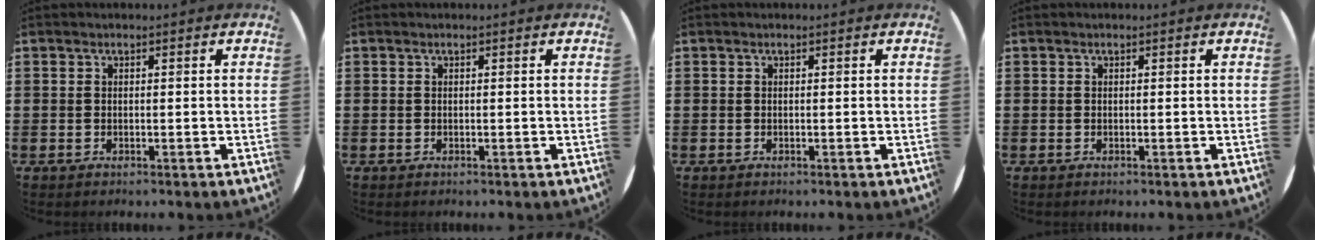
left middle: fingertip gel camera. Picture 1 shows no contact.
{"total": 0.0}
{"total": 0.0}
{"total": 0.0}